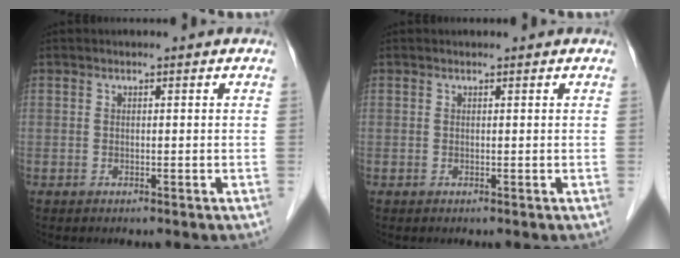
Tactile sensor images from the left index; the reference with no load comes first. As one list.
[{"total": 0.0}]